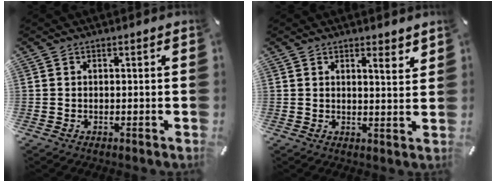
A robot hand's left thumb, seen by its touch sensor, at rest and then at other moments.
{"total": 3.1, "force": [2.6, 0.7, 1.5], "torque": [-0.020, -0.018, 0.042]}